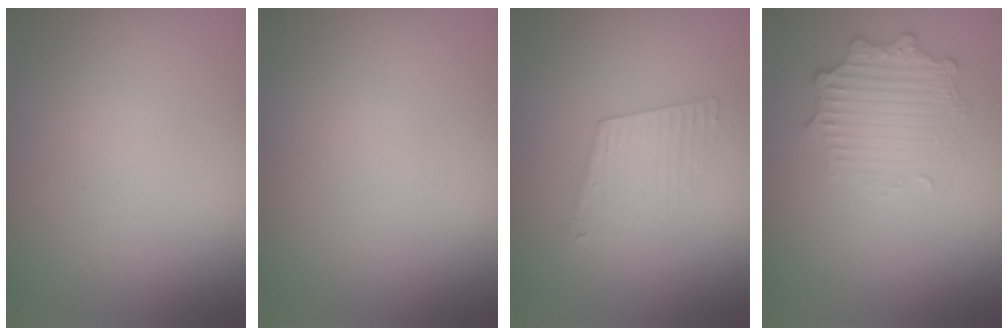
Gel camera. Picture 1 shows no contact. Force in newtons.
{"total": 0.0}
{"total": 2.5, "press": 2.5, "slide": 0.2}
{"total": 3.4, "press": 2.7, "slide": 2.1}